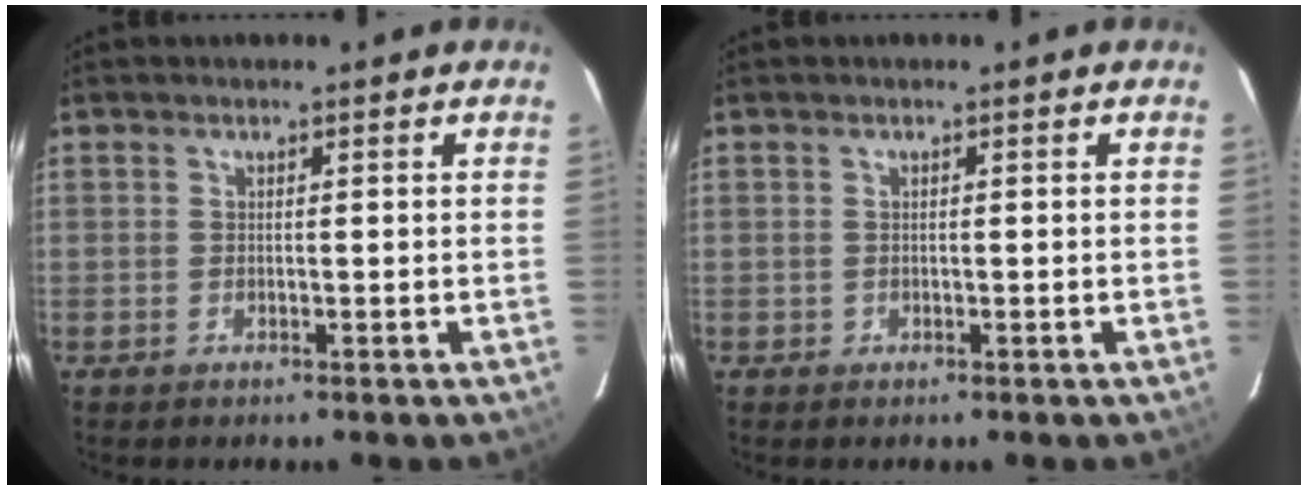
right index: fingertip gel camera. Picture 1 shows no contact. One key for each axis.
{"total": 0.5, "fx": -0.2, "fy": 0.5, "fz": 0.1, "tx": 0.002, "ty": 0.001, "tz": 0.001}